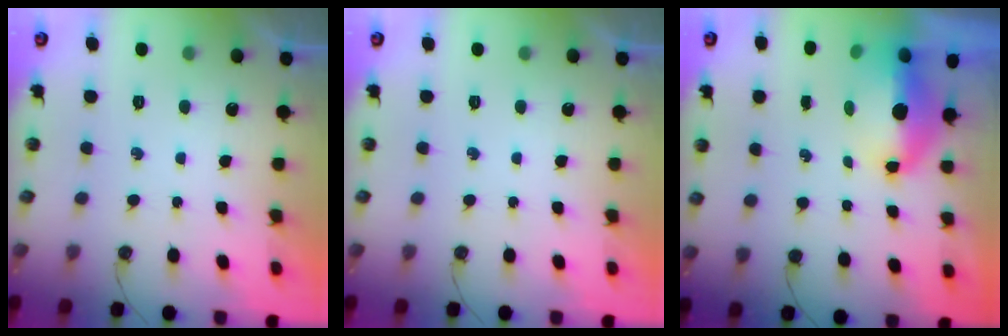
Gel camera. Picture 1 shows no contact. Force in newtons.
{"total": 0.0}
{"total": 7.4, "press": 7.4, "slide": 0.9}